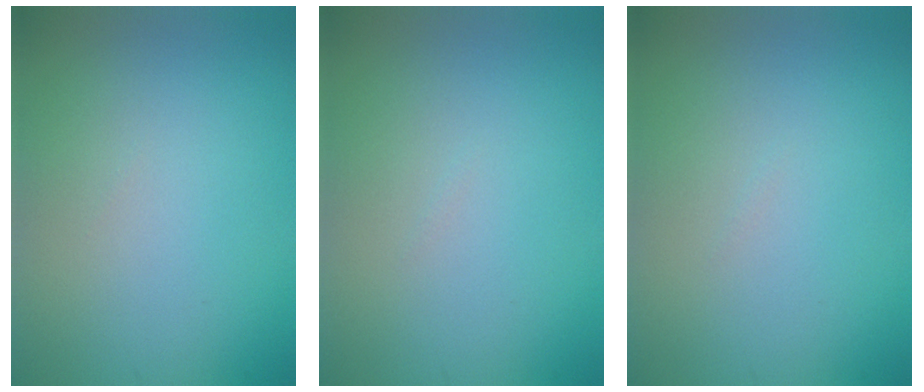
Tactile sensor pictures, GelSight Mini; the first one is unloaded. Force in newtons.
{"total": 0.0}
{"total": 0.0}